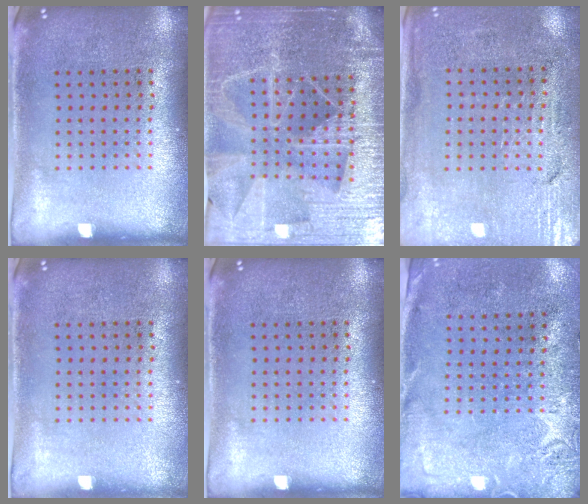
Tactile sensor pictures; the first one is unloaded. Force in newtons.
{"total": 5.4, "press": 4.8, "slide": 2.4}
{"total": 3.2, "press": 2.9, "slide": 1.3}
{"total": 0.0}
{"total": 0.0}
{"total": 2.6, "press": 2.1, "slide": 1.6}